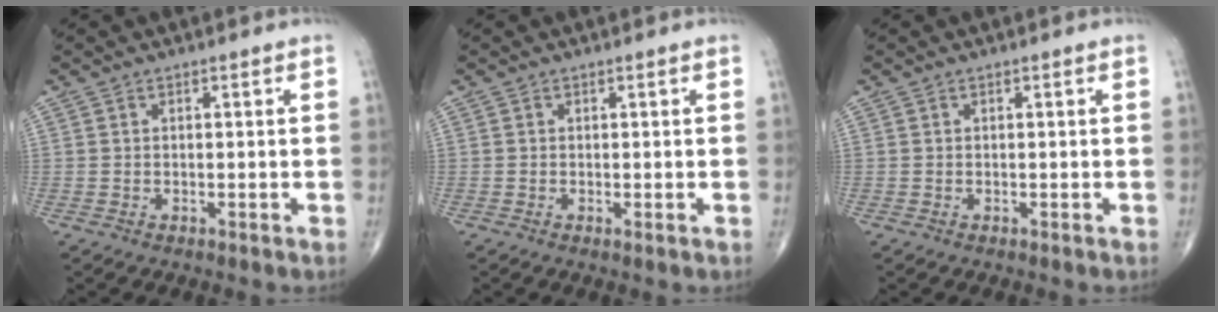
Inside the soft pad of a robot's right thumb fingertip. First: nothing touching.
{"total": 0.0}
{"total": 0.0}